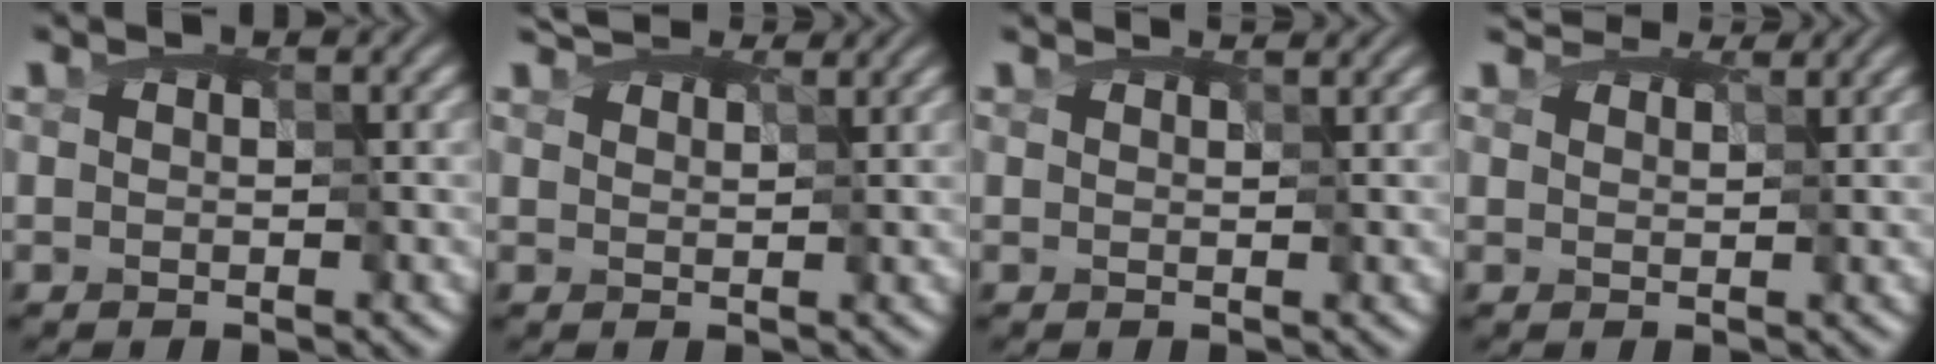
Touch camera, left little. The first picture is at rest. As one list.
[{"total": 4.8, "force": [4.1, 1.5, 1.9], "torque": [-0.052, 0.006, 0.059]}, {"total": 2.2, "force": [1.9, 0.5, 0.8], "torque": [-0.019, 0.006, 0.021]}, {"total": 3.4, "force": [3.2, 0.6, 1.0], "torque": [-0.034, 0.003, 0.044]}]